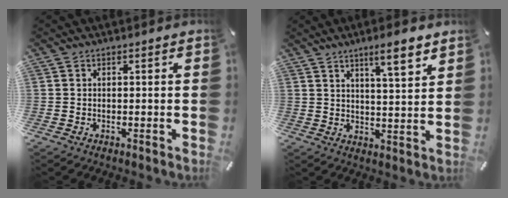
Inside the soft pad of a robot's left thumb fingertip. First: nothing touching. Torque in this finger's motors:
{"motor_torque": [0.56, 0.27, 1.24, -1.23, 0.08]}